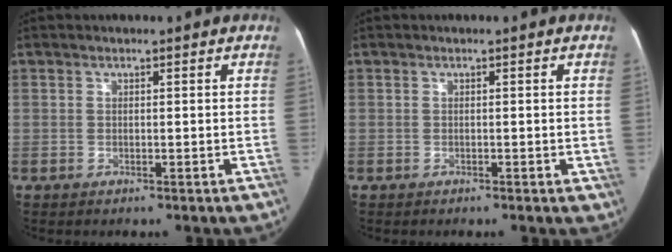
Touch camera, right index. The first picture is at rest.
{"total": 0.7, "force": [-0.2, 0.3, 0.7], "torque": [-0.008, -0.001, -0.002]}